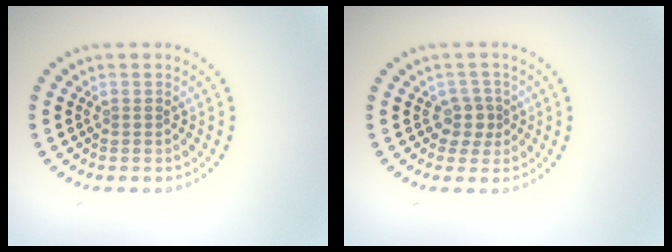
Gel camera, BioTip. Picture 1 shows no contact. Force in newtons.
{"total": 1.9, "press": 1.5, "slide": 1.2}